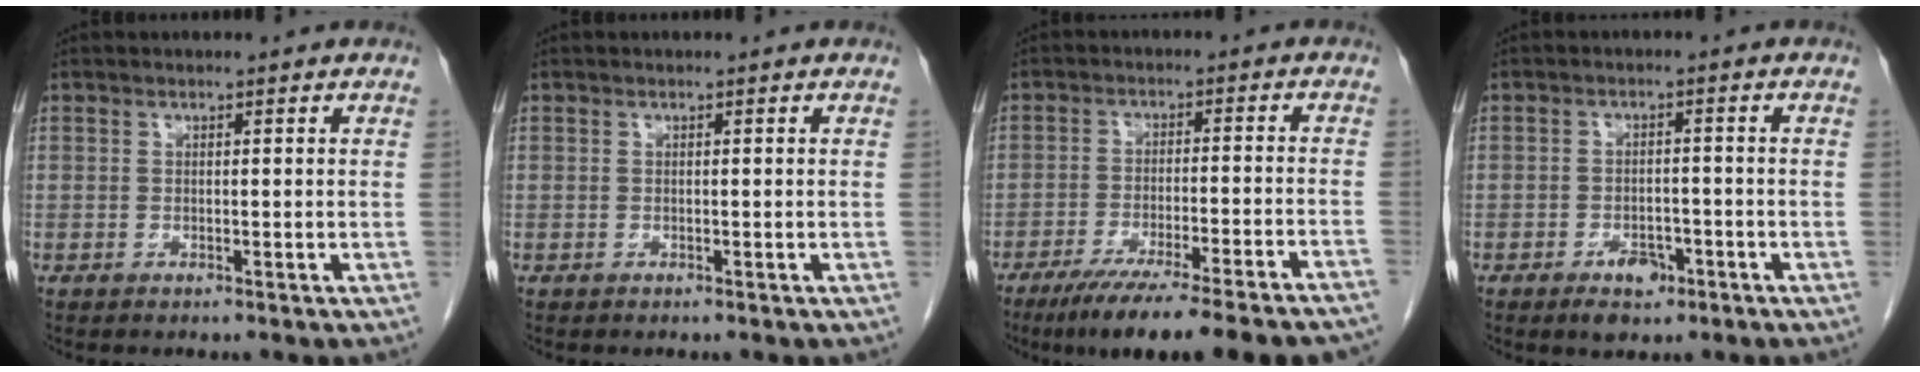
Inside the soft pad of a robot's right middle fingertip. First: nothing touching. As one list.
[{"total": 0.0}, {"total": 20.3, "force": [-16.9, 0.9, 11.2], "torque": [-0.106, -0.032, -0.235]}, {"total": 4.3, "force": [-2.5, 2.3, 2.6], "torque": [-0.039, 0.002, -0.032]}]